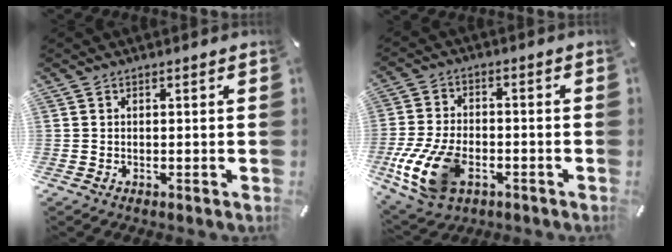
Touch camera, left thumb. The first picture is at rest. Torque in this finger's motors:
{"motor_torque": [0.18, 2.43, 0.37, 0.28, 0.48]}